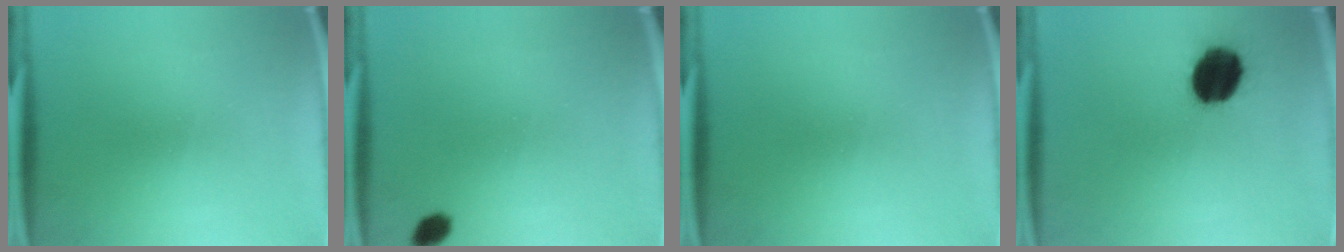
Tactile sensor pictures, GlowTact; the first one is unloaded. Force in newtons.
{"total": 2.5}
{"total": 0.0}
{"total": 16.6}